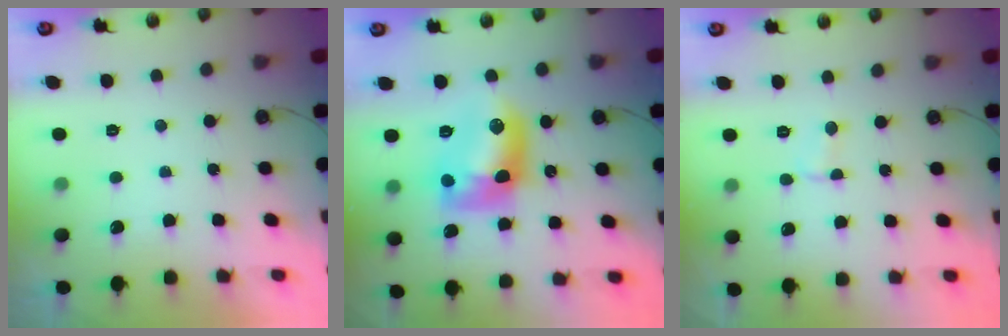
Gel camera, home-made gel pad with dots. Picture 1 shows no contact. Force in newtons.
{"total": 13.0, "press": 13.0, "slide": 0.8}
{"total": 2.1, "press": 2.1, "slide": 0.2}